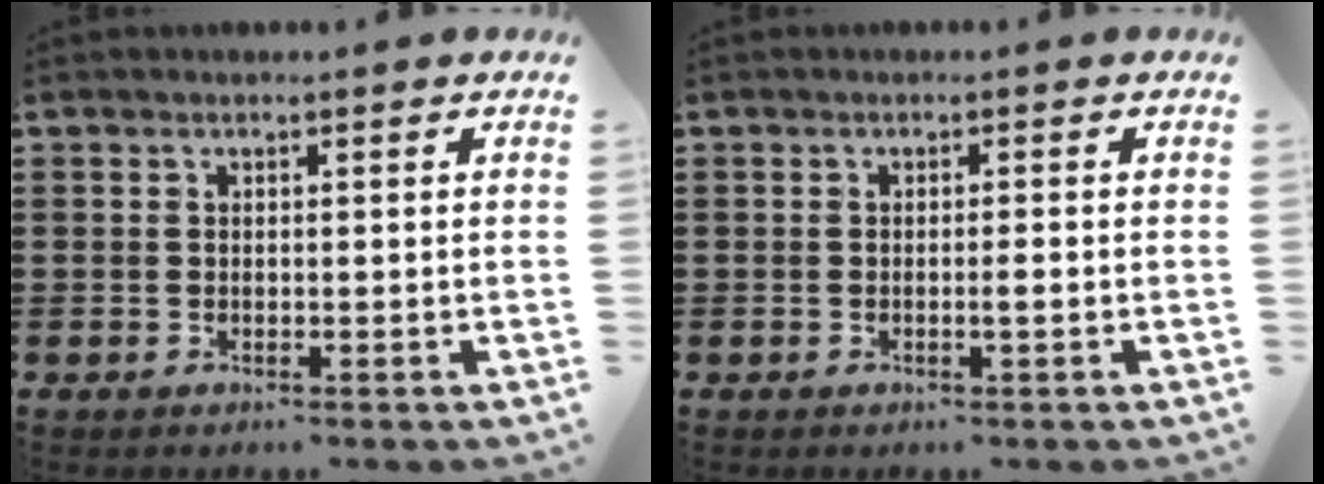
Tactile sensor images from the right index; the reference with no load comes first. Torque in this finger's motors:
{"motor_torque": [0.93, 0.34, 0.08, 0.07]}